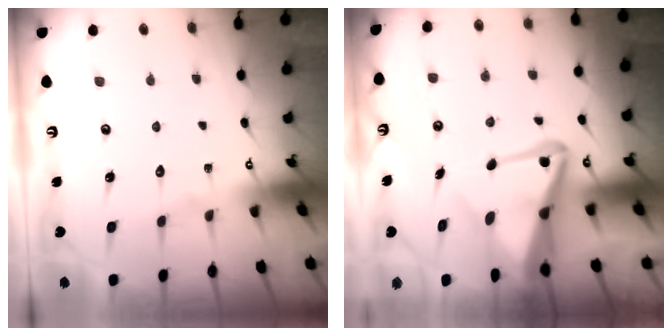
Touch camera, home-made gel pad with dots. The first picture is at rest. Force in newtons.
{"total": 10.1, "press": 10.1, "slide": 1.2}